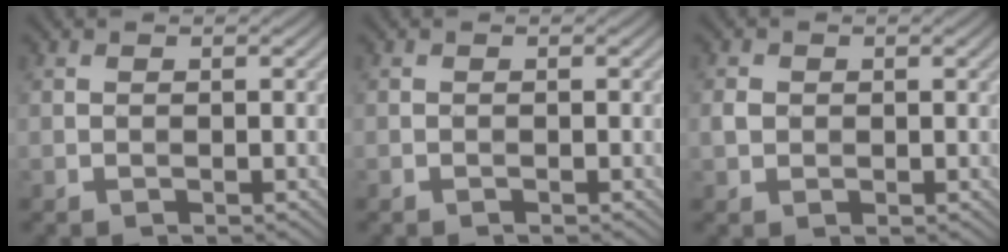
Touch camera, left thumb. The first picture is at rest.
{"total": 0.0}
{"total": 1.5, "force": [0.2, 1.3, 0.8], "torque": [-0.020, 0.000, 0.002]}